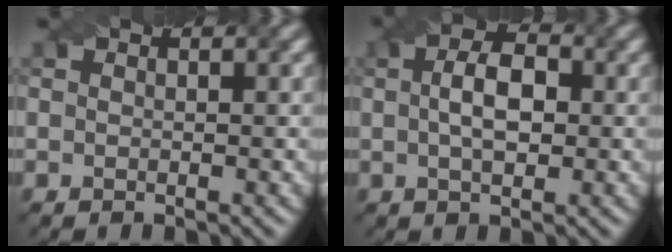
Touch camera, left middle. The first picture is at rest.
{"total": 3.4, "force": [-0.3, 2.0, 2.7], "torque": [-0.041, 0.008, 0.006]}